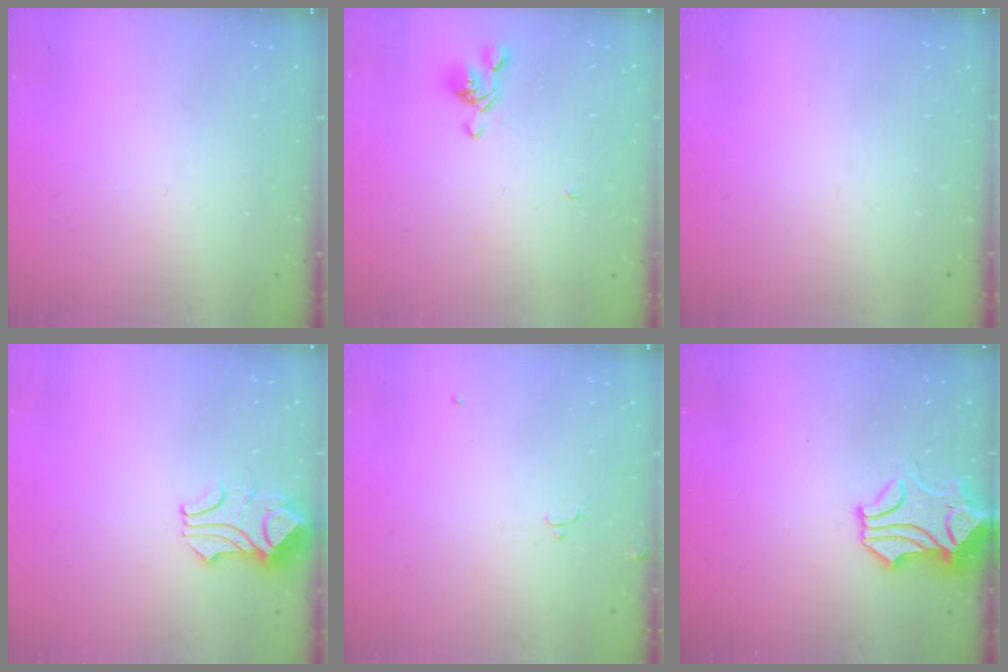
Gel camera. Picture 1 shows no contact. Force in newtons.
{"total": 2.0, "press": 1.9, "slide": 0.8}
{"total": 0.0}
{"total": 3.8, "press": 3.7, "slide": 0.9}
{"total": 2.4, "press": 2.4, "slide": 0.4}
{"total": 1.5, "press": 0.8, "slide": 1.3}